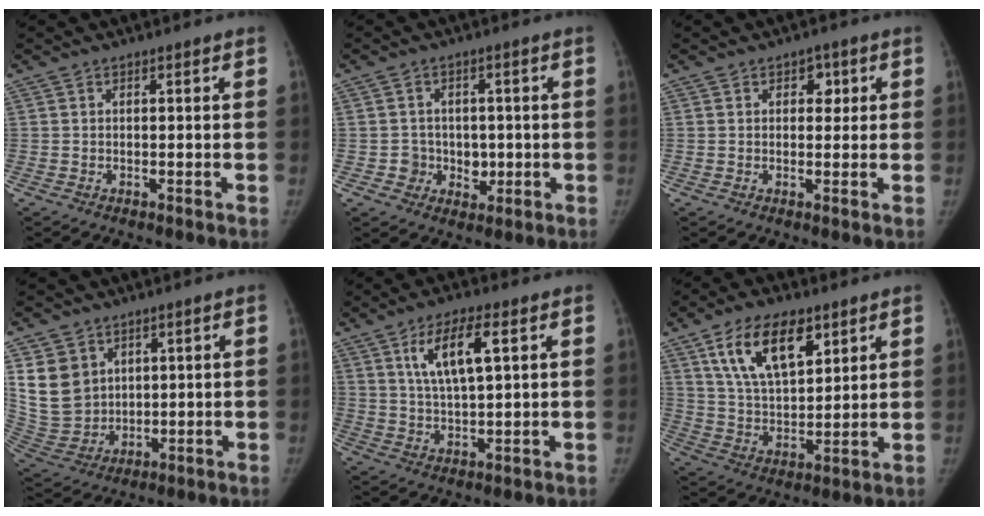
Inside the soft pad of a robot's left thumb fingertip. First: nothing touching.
{"total": 5.6, "force": [-0.5, 5.3, 1.7], "torque": [0.009, 0.011, -0.002]}
{"total": 3.0, "force": [1.1, 2.3, 1.6], "torque": [0.005, -0.001, 0.010]}
{"total": 11.8, "force": [4.4, 9.5, 5.4], "torque": [-0.082, -0.019, 0.110]}
{"total": 9.4, "force": [3.7, 3.1, 8.1], "torque": [-0.146, -0.009, 0.072]}
{"total": 15.0, "force": [7.8, 7.5, 10.4], "torque": [-0.153, -0.031, 0.147]}